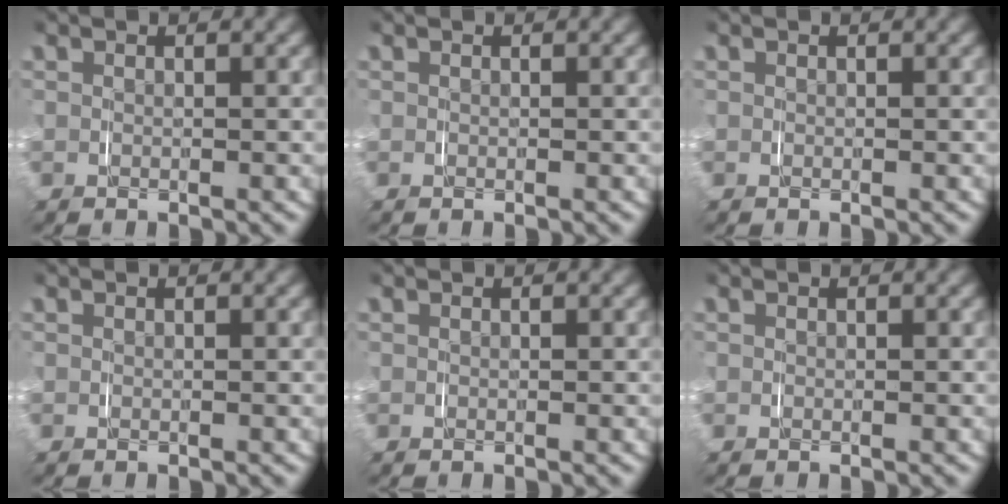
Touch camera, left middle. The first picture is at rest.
{"total": 0.0}
{"total": 0.0}
{"total": 0.0}
{"total": 0.0}
{"total": 0.0}